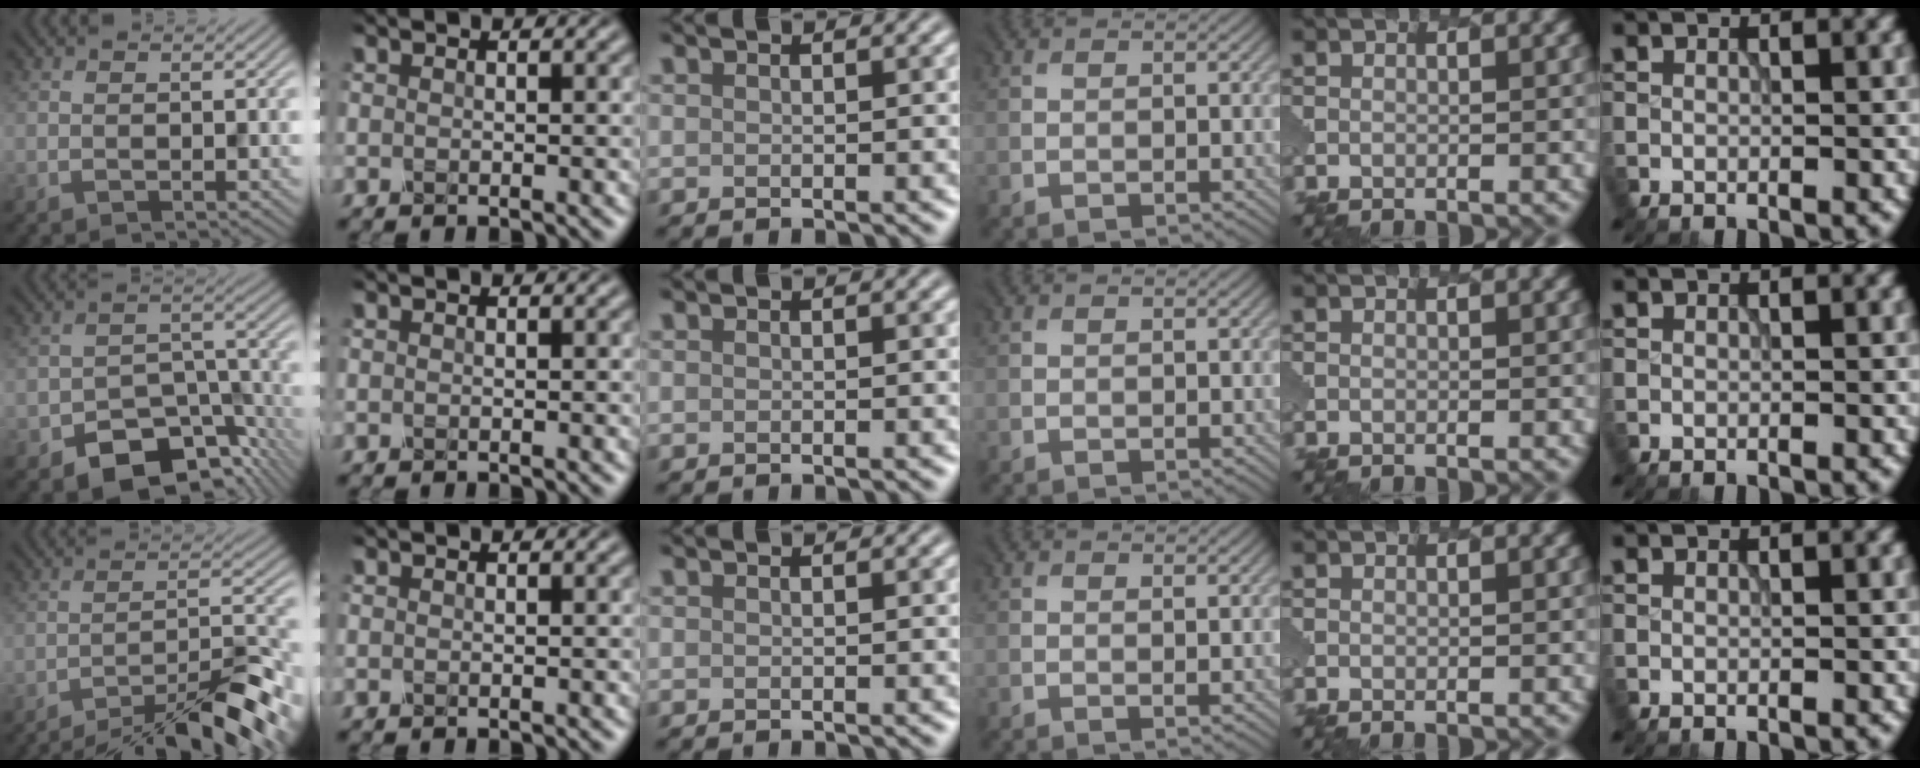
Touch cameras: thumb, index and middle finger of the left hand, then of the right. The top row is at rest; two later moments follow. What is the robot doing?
{"motion": "dispense", "object": "toothpaste"}